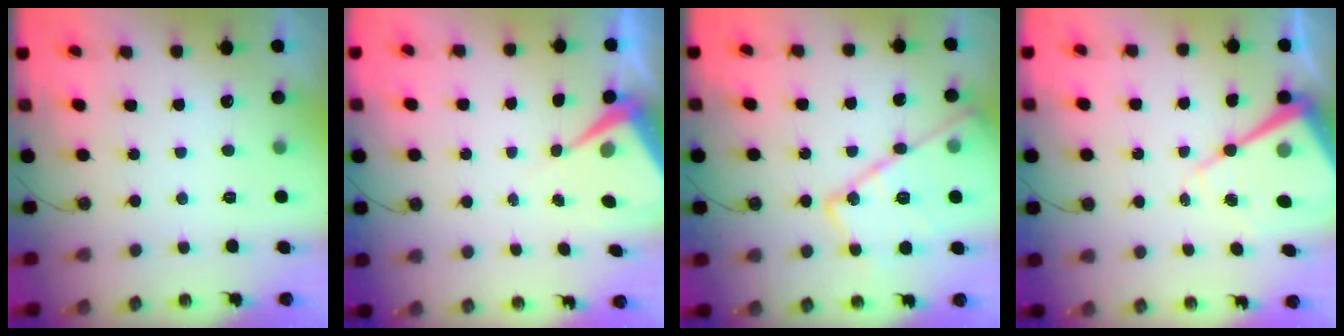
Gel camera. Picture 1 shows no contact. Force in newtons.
{"total": 8.0, "press": 7.9, "slide": 1.1}
{"total": 19.5, "press": 19.4, "slide": 1.8}
{"total": 14.4, "press": 14.4, "slide": 1.3}